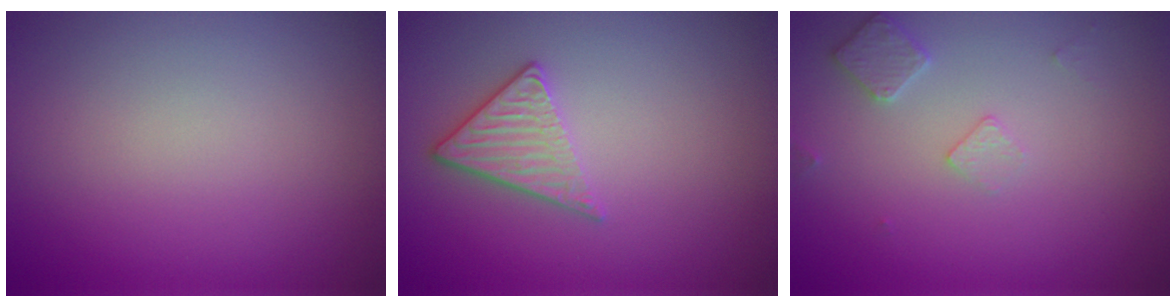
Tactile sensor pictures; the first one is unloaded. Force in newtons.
{"total": 2.8, "press": 2.4, "slide": 1.3}
{"total": 1.8, "press": 1.8, "slide": 0.3}